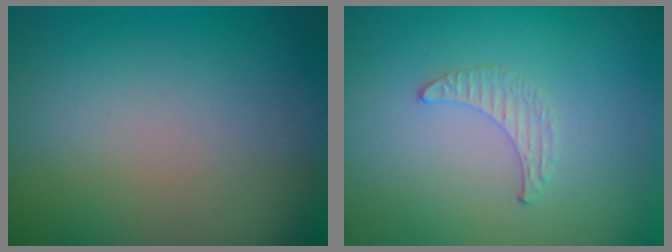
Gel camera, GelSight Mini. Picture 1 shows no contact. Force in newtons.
{"total": 0.5, "press": 0.5, "slide": 0.2}